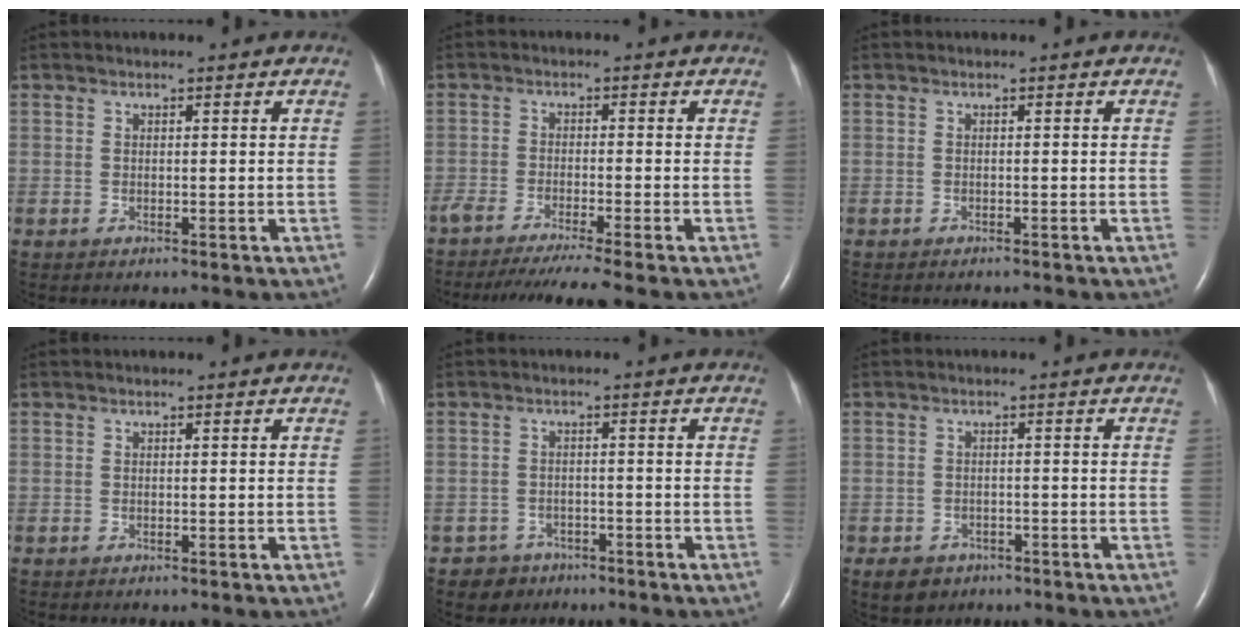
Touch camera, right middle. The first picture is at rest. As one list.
[{"total": 9.1, "force": [-7.7, -1.1, 4.6], "torque": [-0.053, -0.028, -0.122]}, {"total": 1.0, "force": [-0.9, 0.1, 0.2], "torque": [-0.008, -0.003, -0.012]}, {"total": 0.0}, {"total": 3.5, "force": [-2.3, 2.6, -0.3], "torque": [0.001, 0.010, -0.035]}, {"total": 3.9, "force": [-2.4, 2.9, 0.9], "torque": [-0.017, 0.004, -0.030]}]